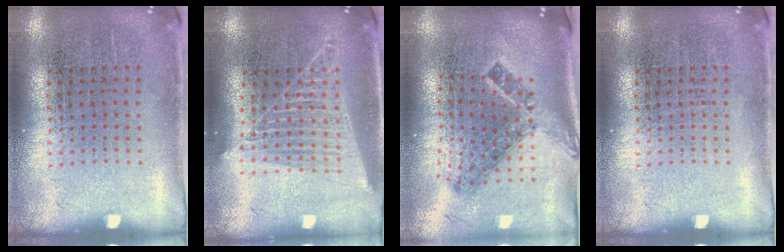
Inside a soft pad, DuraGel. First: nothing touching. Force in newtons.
{"total": 1.5, "press": 1.4, "slide": 0.6}
{"total": 1.5, "press": 1.1, "slide": 1.1}
{"total": 0.0}